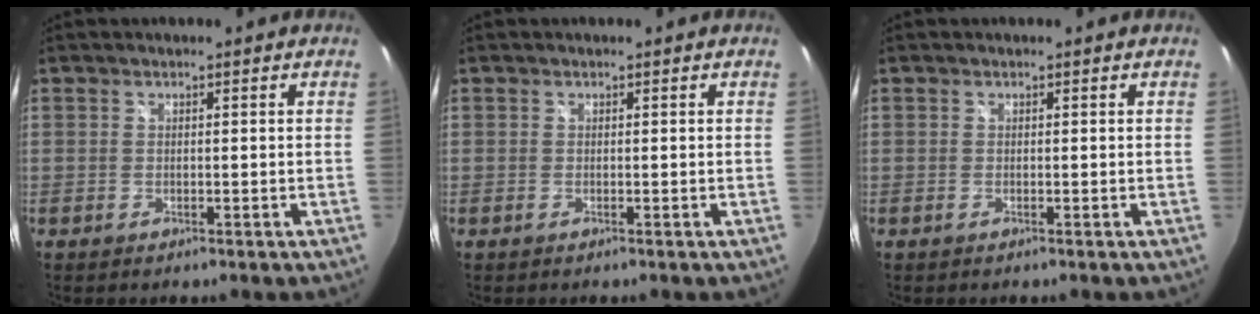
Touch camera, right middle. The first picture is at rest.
{"total": 0.0}
{"total": 0.0}